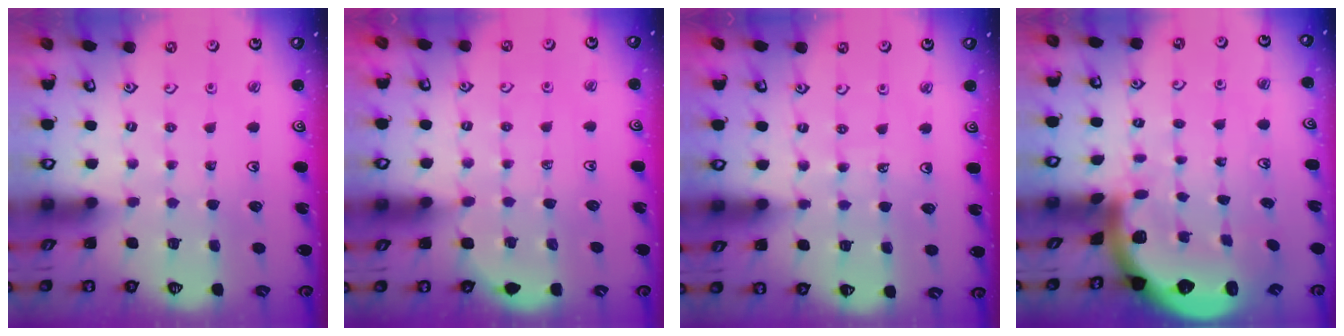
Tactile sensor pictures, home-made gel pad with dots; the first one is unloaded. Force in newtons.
{"total": 3.3, "press": 3.0, "slide": 1.5}
{"total": 5.4, "press": 5.0, "slide": 2.0}
{"total": 2.7, "press": 2.5, "slide": 0.9}